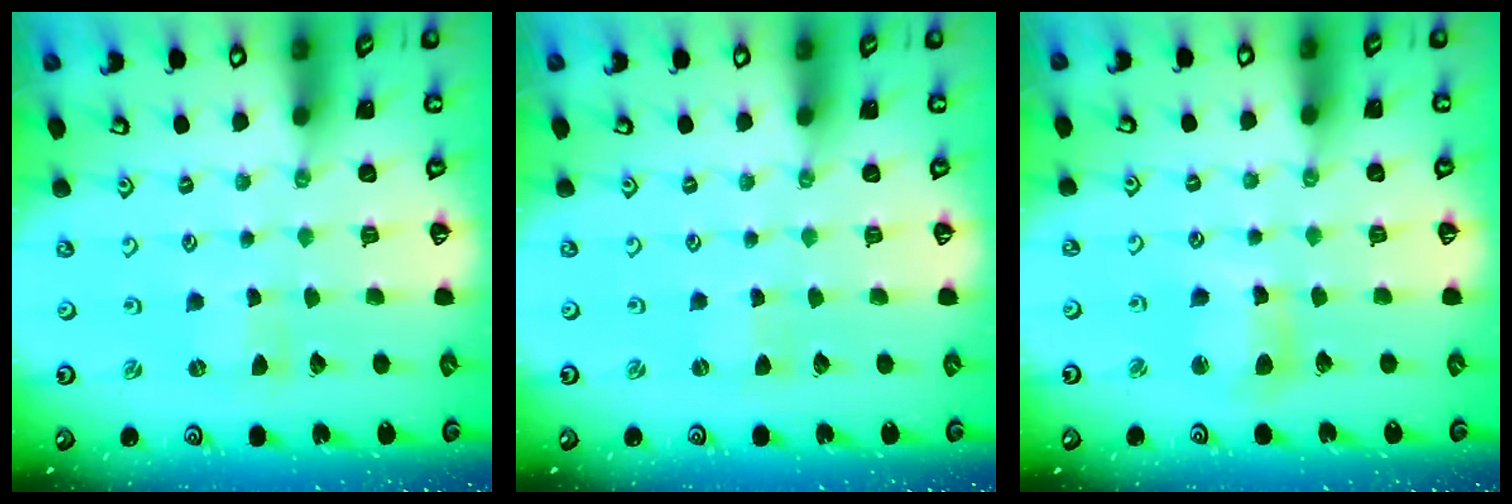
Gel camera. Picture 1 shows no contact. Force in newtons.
{"total": 0.0}
{"total": 7.8, "press": 7.7, "slide": 1.3}